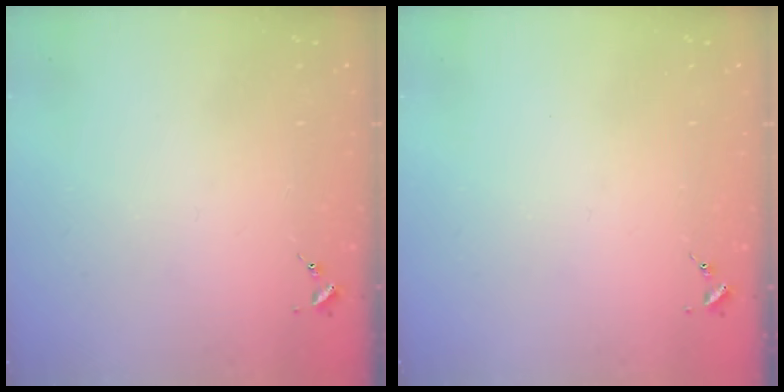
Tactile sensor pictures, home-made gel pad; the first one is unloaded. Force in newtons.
{"total": 0.0}